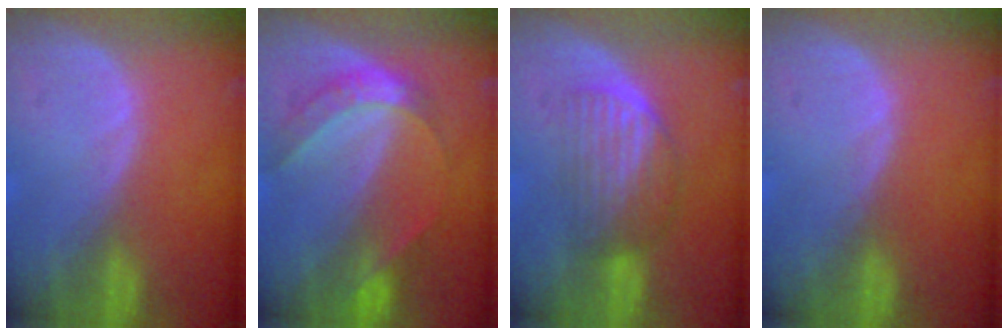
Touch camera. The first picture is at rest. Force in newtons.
{"total": 6.2, "press": 5.3, "slide": 3.2}
{"total": 6.9, "press": 5.8, "slide": 3.7}
{"total": 0.0}